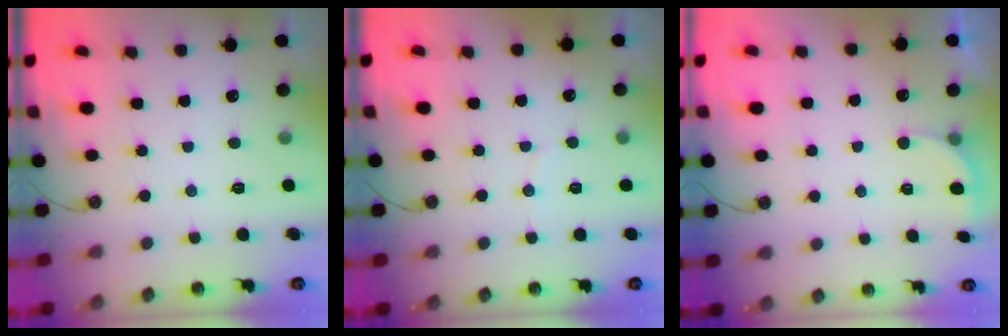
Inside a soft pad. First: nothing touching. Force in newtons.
{"total": 2.0, "press": 1.8, "slide": 0.9}
{"total": 2.1, "press": 2.0, "slide": 0.6}